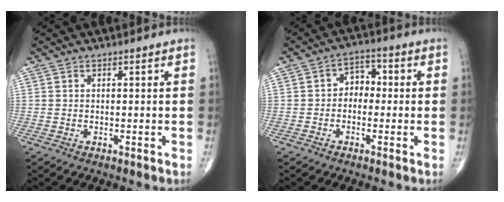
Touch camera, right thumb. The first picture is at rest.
{"total": 4.5, "force": [-0.5, 3.5, 2.8], "torque": [-0.018, 0.020, -0.023]}